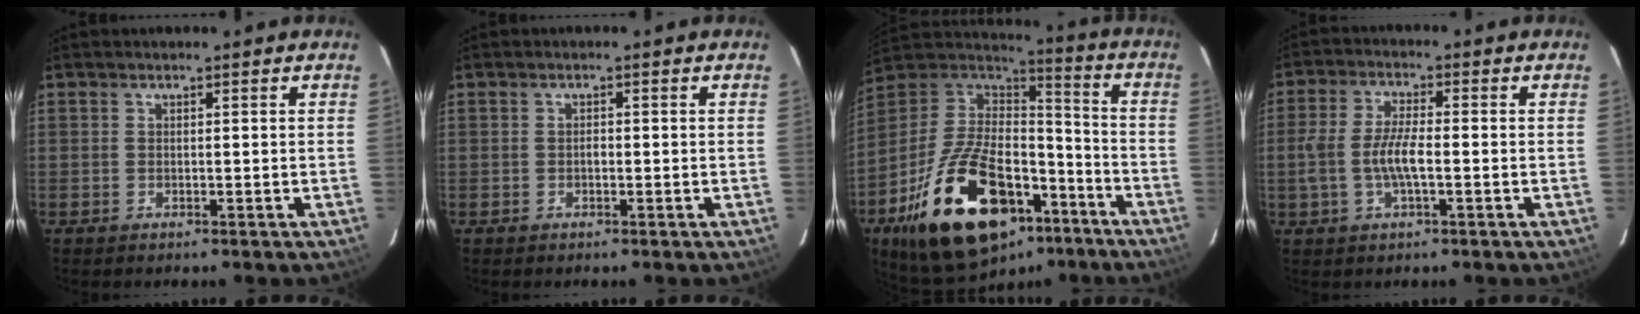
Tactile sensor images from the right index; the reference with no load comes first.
{"total": 0.7, "force": [-0.3, 0.5, 0.4], "torque": [-0.006, 0.004, -0.006]}
{"total": 30.2, "force": [-16.3, 15.4, 20.2], "torque": [-0.392, 0.002, -0.251]}
{"total": 6.9, "force": [-1.5, 2.0, 6.4], "torque": [-0.132, 0.003, -0.028]}